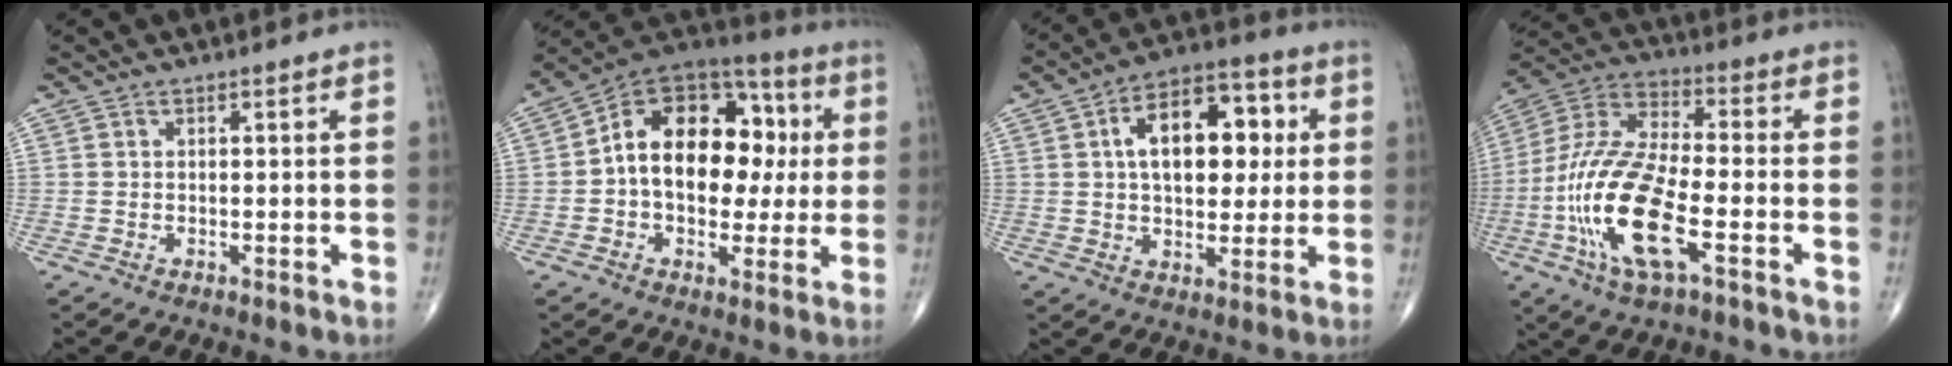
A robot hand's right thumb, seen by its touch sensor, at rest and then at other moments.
{"total": 20.0, "force": [1.3, 13.3, 14.9], "torque": [-0.189, 0.037, 0.012]}
{"total": 16.3, "force": [3.2, 9.5, 12.9], "torque": [-0.162, 0.015, 0.047]}
{"total": 19.3, "force": [-5.9, 6.6, 17.2], "torque": [-0.373, 0.019, -0.111]}